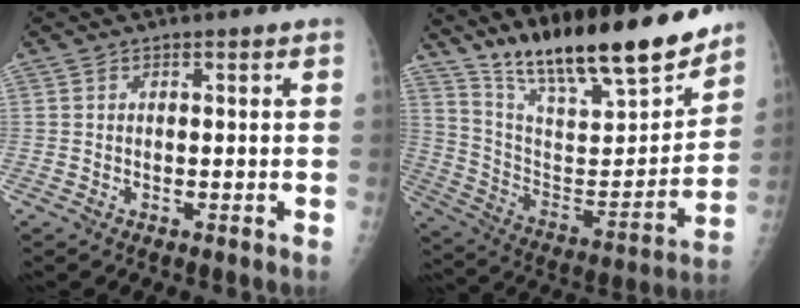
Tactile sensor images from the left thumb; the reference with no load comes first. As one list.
[{"total": 23.4, "force": [18.6, 5.4, 13.2], "torque": [-0.182, -0.095, 0.317]}]